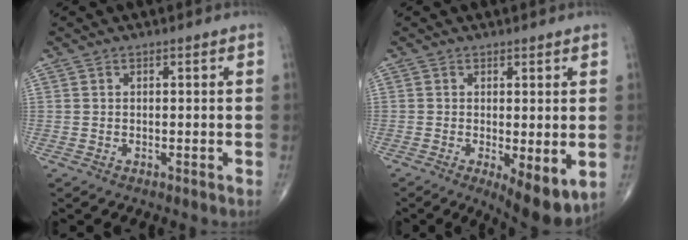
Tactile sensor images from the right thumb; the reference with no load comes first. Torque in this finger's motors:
{"motor_torque": [-0.10, 0.42, 0.08, -0.17, 0.04]}